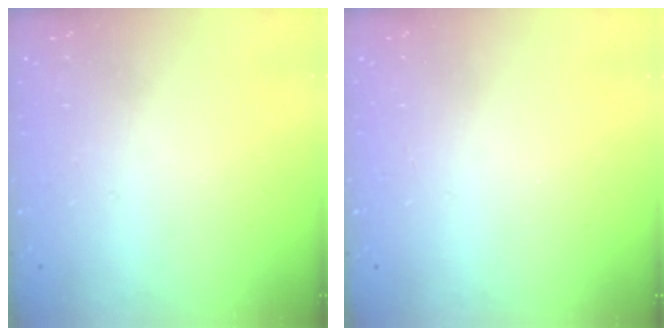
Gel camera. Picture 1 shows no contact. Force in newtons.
{"total": 0.0}